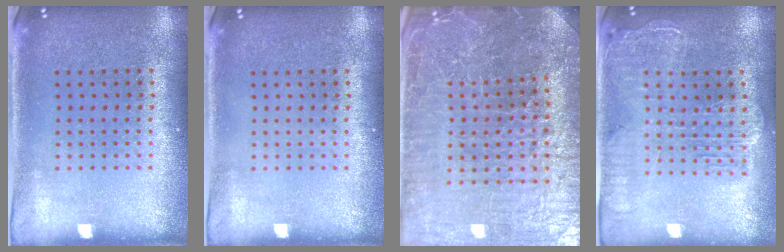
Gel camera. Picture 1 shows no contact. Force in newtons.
{"total": 0.0}
{"total": 5.1, "press": 4.8, "slide": 1.5}
{"total": 2.2, "press": 2.0, "slide": 1.0}